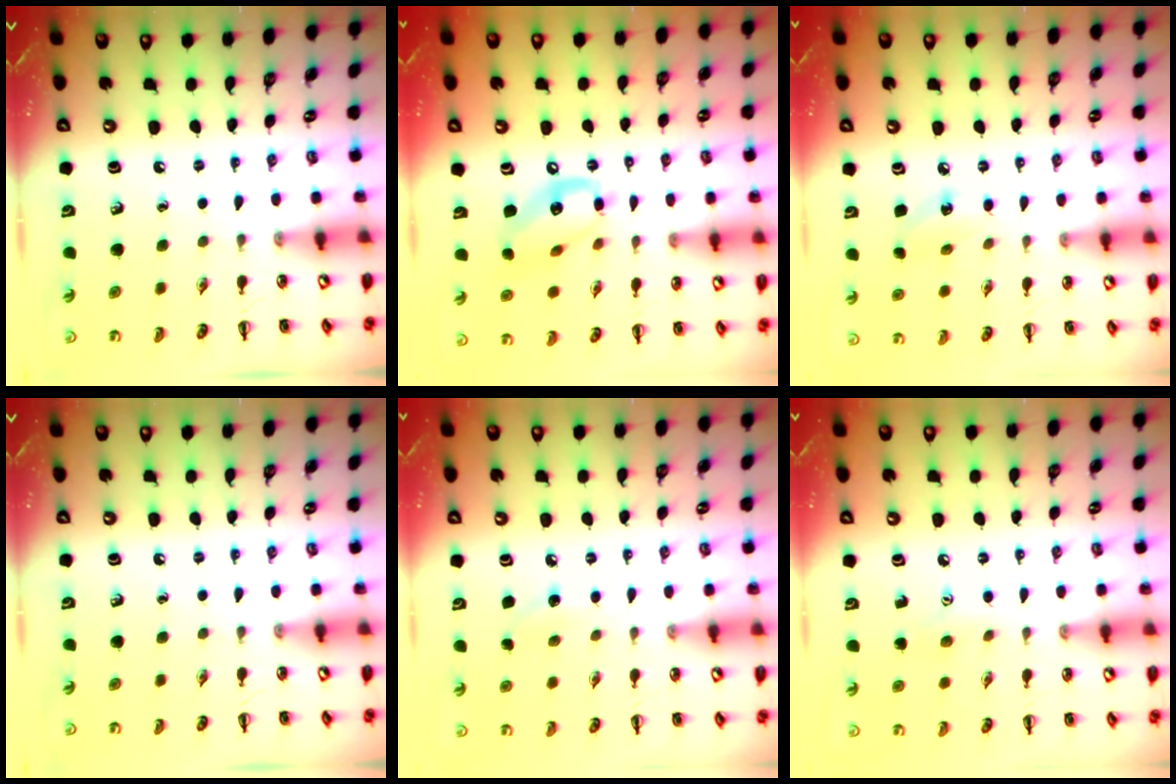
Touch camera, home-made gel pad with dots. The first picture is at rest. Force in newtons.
{"total": 12.3, "press": 12.0, "slide": 2.6}
{"total": 6.3, "press": 6.1, "slide": 1.7}
{"total": 0.0}
{"total": 5.8, "press": 5.6, "slide": 1.6}
{"total": 6.5, "press": 6.3, "slide": 1.7}